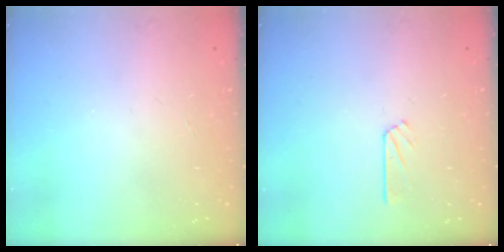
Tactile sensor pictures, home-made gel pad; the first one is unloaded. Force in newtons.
{"total": 2.5, "press": 2.5, "slide": 0.2}